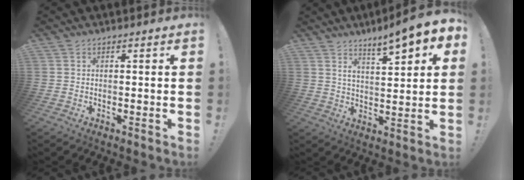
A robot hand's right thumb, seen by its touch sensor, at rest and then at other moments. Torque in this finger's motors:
{"motor_torque": [1.17, 1.22, 0.38, 0.36, 0.04]}